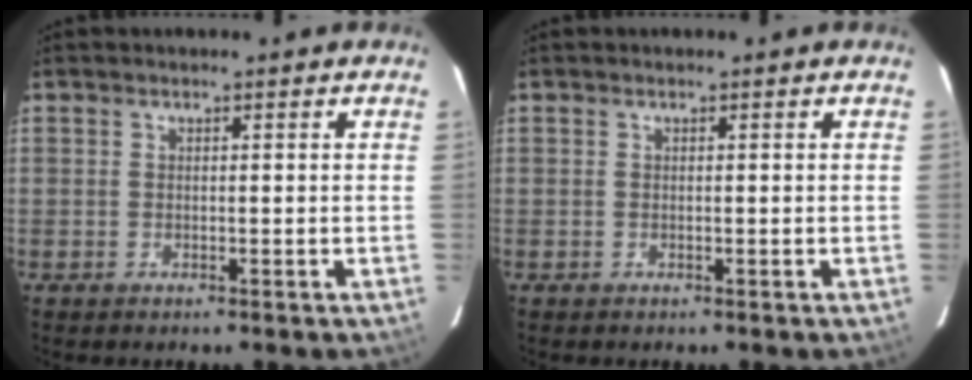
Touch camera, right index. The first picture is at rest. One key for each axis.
{"total": 0.0}